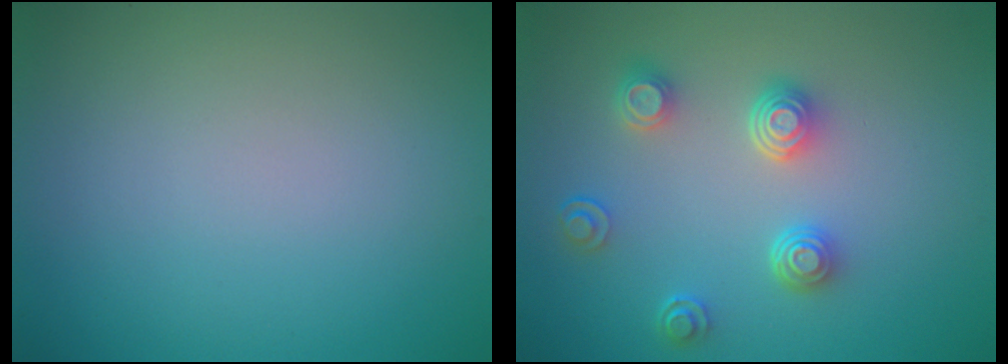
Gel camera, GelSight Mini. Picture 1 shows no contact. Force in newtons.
{"total": 3.8, "press": 3.0, "slide": 2.4}